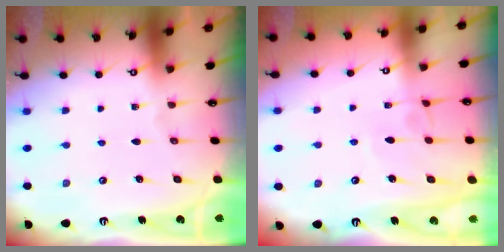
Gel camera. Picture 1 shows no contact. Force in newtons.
{"total": 1.3, "press": 1.3, "slide": 0.5}